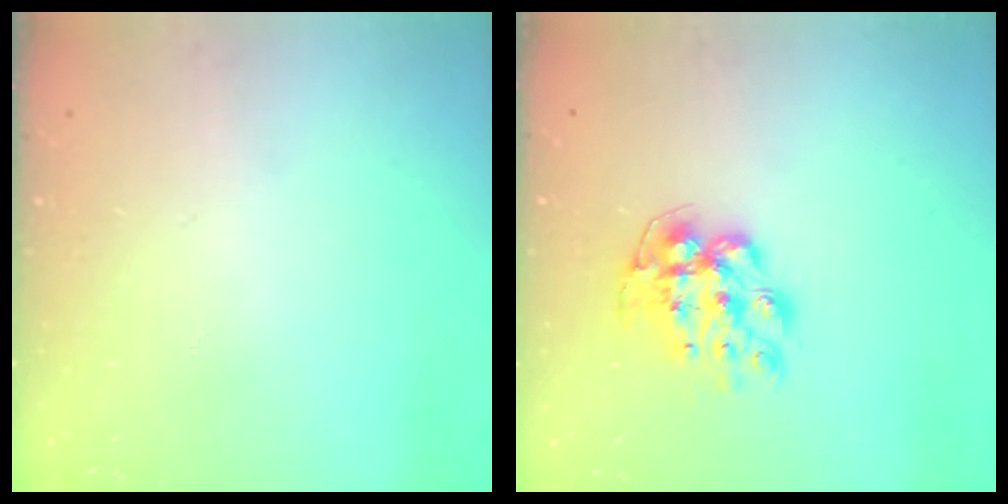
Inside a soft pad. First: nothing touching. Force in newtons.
{"total": 10.1, "press": 10.1, "slide": 0.9}